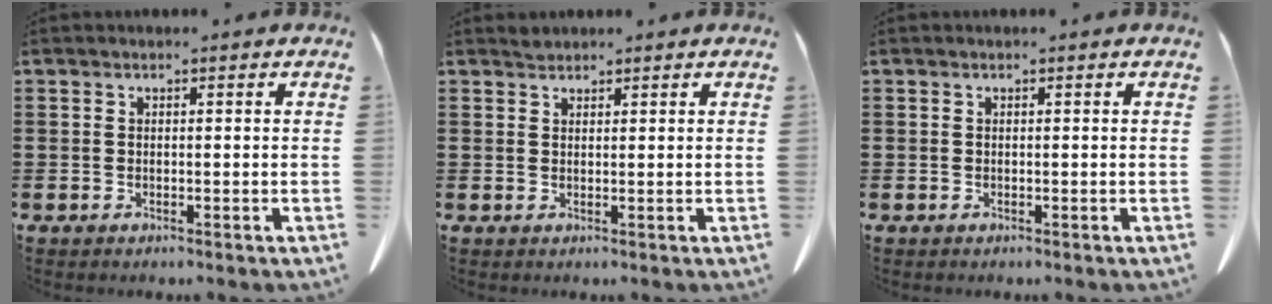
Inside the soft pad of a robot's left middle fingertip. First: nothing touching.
{"total": 1.0, "force": [1.0, 0.3, 0.0], "torque": [-0.003, 0.000, 0.019]}
{"total": 0.0}